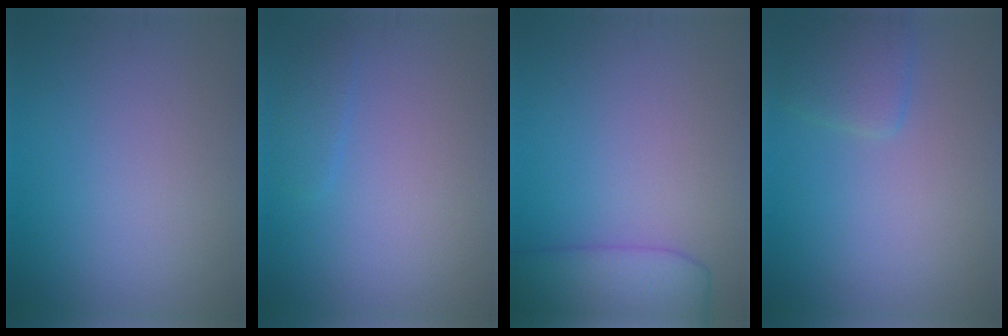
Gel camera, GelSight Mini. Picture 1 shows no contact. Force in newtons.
{"total": 1.2, "press": 1.2, "slide": 0.2}
{"total": 6.1, "press": 6.1, "slide": 0.4}
{"total": 2.2, "press": 2.2, "slide": 0.1}